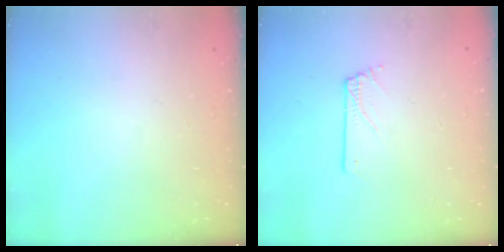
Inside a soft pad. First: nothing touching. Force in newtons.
{"total": 0.7, "press": 0.7, "slide": 0.1}